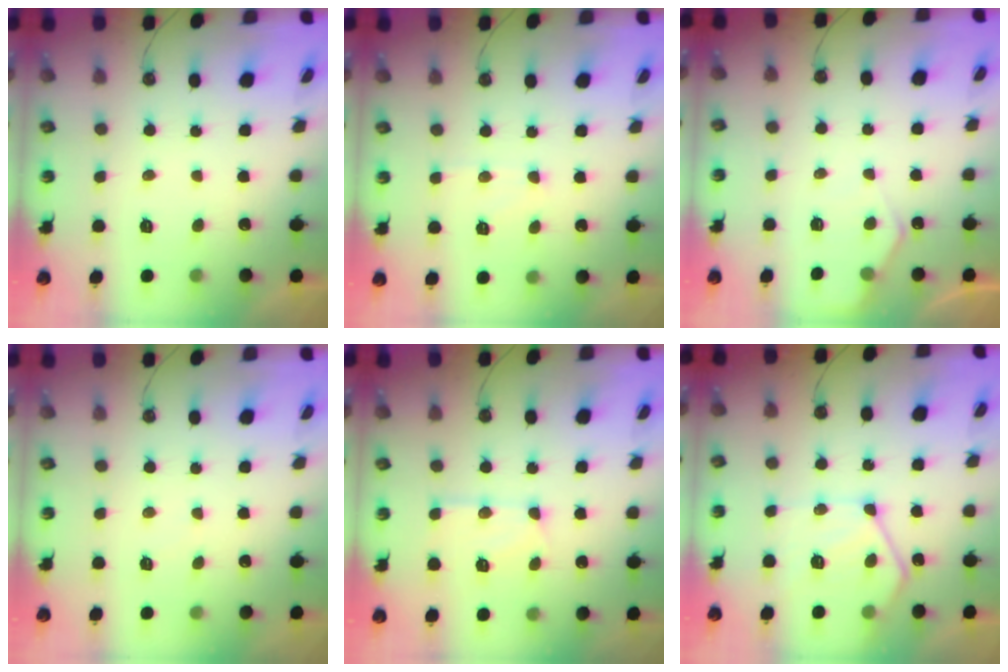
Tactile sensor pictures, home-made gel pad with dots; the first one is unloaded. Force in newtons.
{"total": 5.2, "press": 5.1, "slide": 0.9}
{"total": 5.1, "press": 5.0, "slide": 0.7}
{"total": 2.4, "press": 2.4, "slide": 0.4}
{"total": 12.9, "press": 12.9, "slide": 1.2}
{"total": 13.5, "press": 13.4, "slide": 1.2}